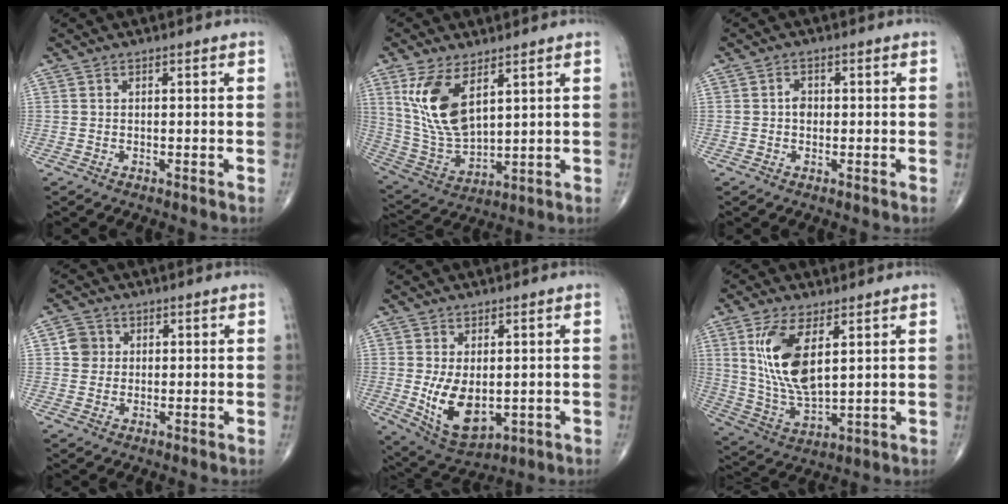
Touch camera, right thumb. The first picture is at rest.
{"total": 13.7, "force": [5.8, 6.6, 10.5], "torque": [-0.204, -0.025, 0.132]}
{"total": 2.1, "force": [0.0, 1.6, 1.3], "torque": [-0.013, 0.004, -0.003]}
{"total": 3.7, "force": [0.8, 3.5, 1.0], "torque": [0.003, 0.002, 0.008]}
{"total": 10.6, "force": [-1.0, 6.2, 8.6], "torque": [-0.134, -0.015, 0.006]}
{"total": 13.9, "force": [4.5, 6.1, 11.6], "torque": [-0.233, -0.024, 0.100]}